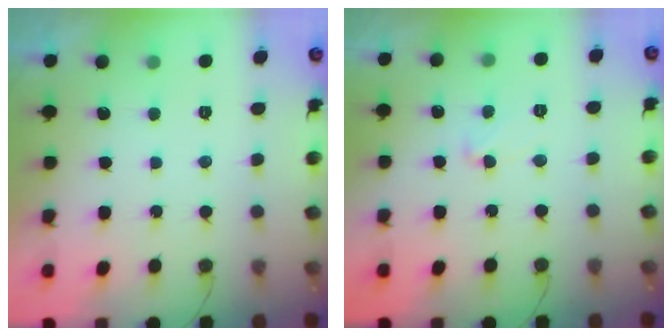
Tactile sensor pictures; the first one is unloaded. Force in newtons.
{"total": 5.9, "press": 5.9, "slide": 0.4}